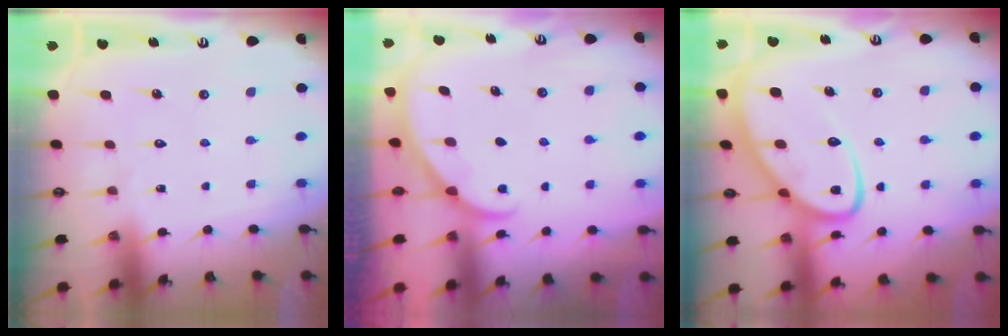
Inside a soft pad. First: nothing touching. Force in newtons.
{"total": 2.1, "press": 2.1, "slide": 0.2}
{"total": 12.2, "press": 12.2, "slide": 1.1}